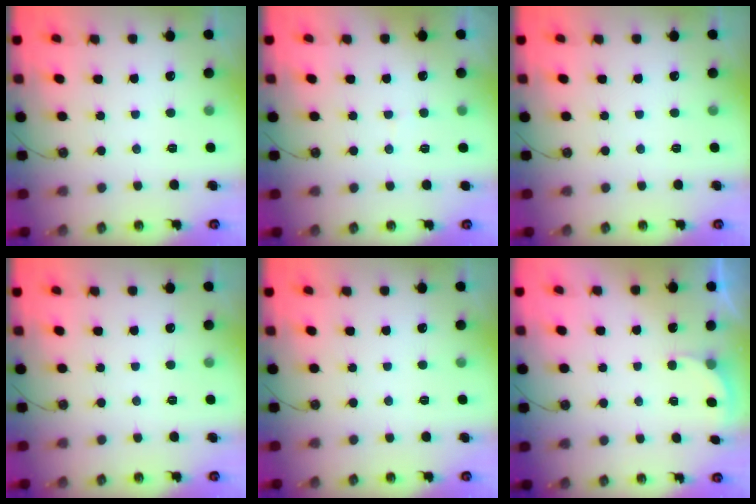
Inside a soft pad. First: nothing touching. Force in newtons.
{"total": 2.6, "press": 2.4, "slide": 0.9}
{"total": 0.0}
{"total": 0.0}
{"total": 0.0}
{"total": 2.3, "press": 2.1, "slide": 0.8}